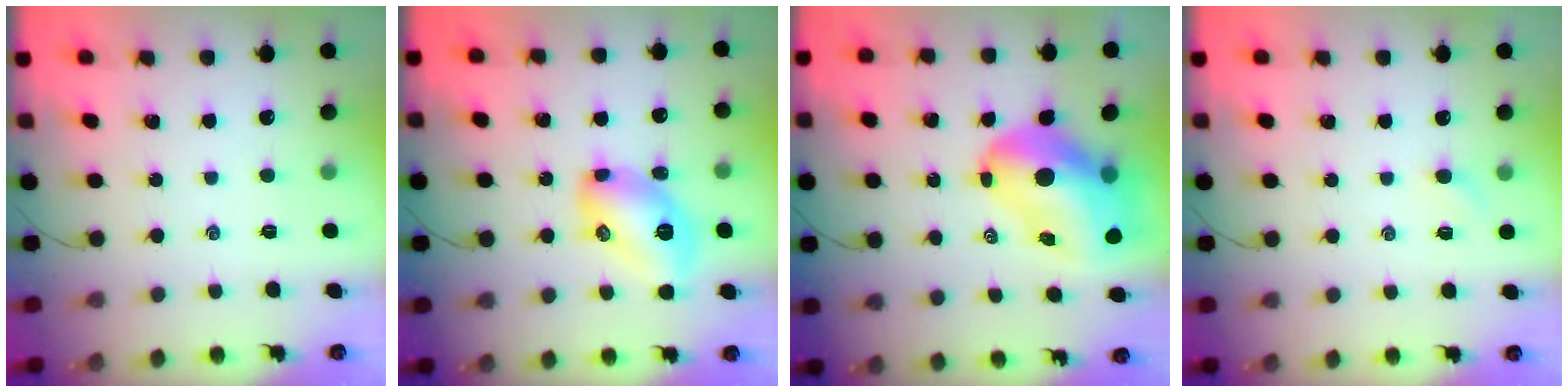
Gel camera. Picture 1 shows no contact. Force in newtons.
{"total": 12.1, "press": 12.1, "slide": 0.8}
{"total": 15.4, "press": 14.7, "slide": 4.6}
{"total": 2.6, "press": 2.5, "slide": 0.8}